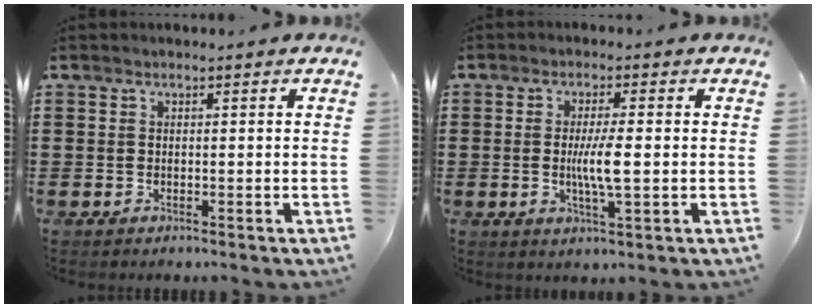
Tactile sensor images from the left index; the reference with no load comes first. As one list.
[{"total": 4.9, "force": [-0.2, 0.6, 4.9], "torque": [-0.095, -0.004, -0.009]}]